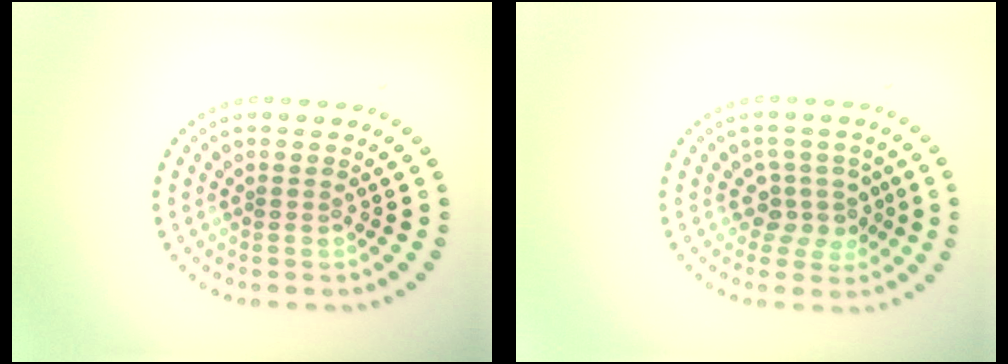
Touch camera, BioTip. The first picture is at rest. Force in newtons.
{"total": 2.7, "press": 2.1, "slide": 1.6}